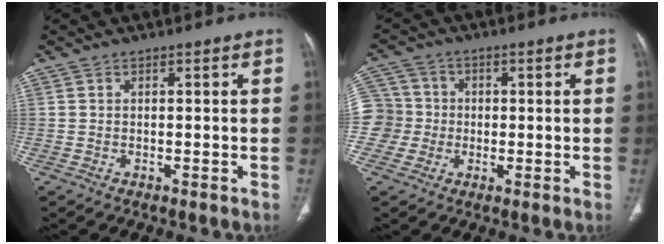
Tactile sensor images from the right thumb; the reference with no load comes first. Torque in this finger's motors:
{"motor_torque": [-1.19, 3.21, 2.42, 0.36, 0.98]}